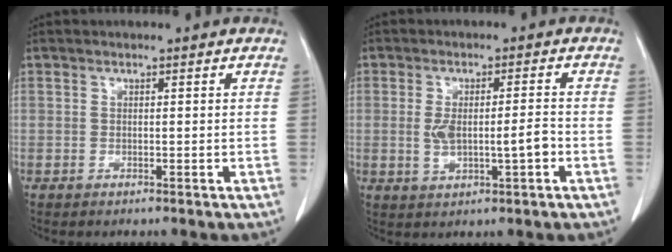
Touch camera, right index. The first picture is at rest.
{"total": 5.7, "force": [-0.8, 1.4, 5.4], "torque": [-0.107, 0.005, -0.006]}